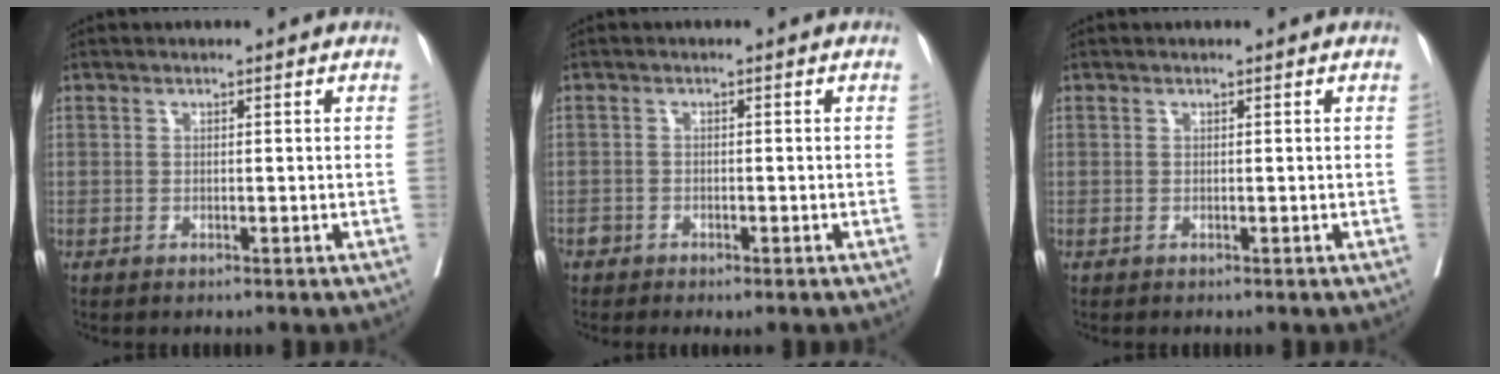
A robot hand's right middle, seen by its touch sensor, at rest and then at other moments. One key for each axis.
{"total": 1.6, "fx": -1.2, "fy": 0.8, "fz": 0.7, "tx": -0.006, "ty": 0.000, "tz": -0.018}
{"total": 0.0}